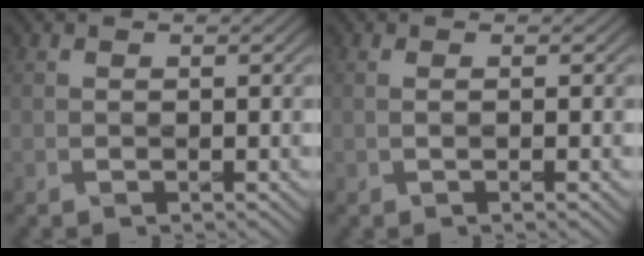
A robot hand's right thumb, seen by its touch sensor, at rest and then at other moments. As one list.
[{"total": 1.5, "force": [-0.2, 0.3, 1.4], "torque": [-0.018, -0.002, -0.006]}]